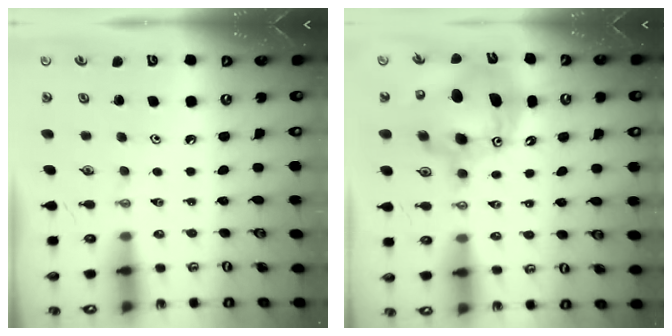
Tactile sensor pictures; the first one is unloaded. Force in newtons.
{"total": 15.5, "press": 15.3, "slide": 2.8}